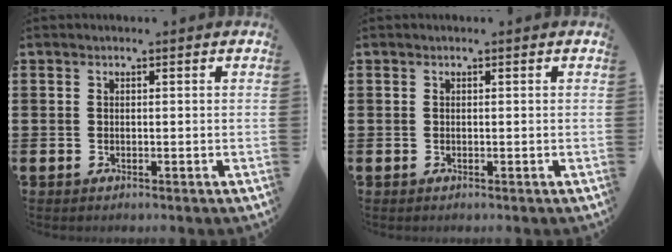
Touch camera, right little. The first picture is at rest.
{"total": 0.0}